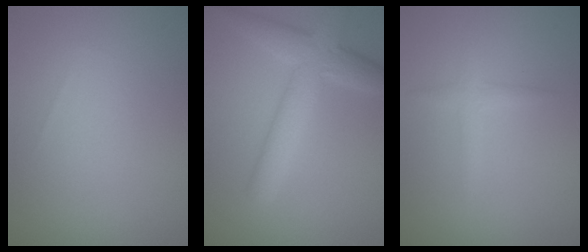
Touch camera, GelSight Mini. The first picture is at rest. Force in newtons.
{"total": 5.1, "press": 5.1, "slide": 0.1}
{"total": 1.5, "press": 1.5, "slide": 0.1}